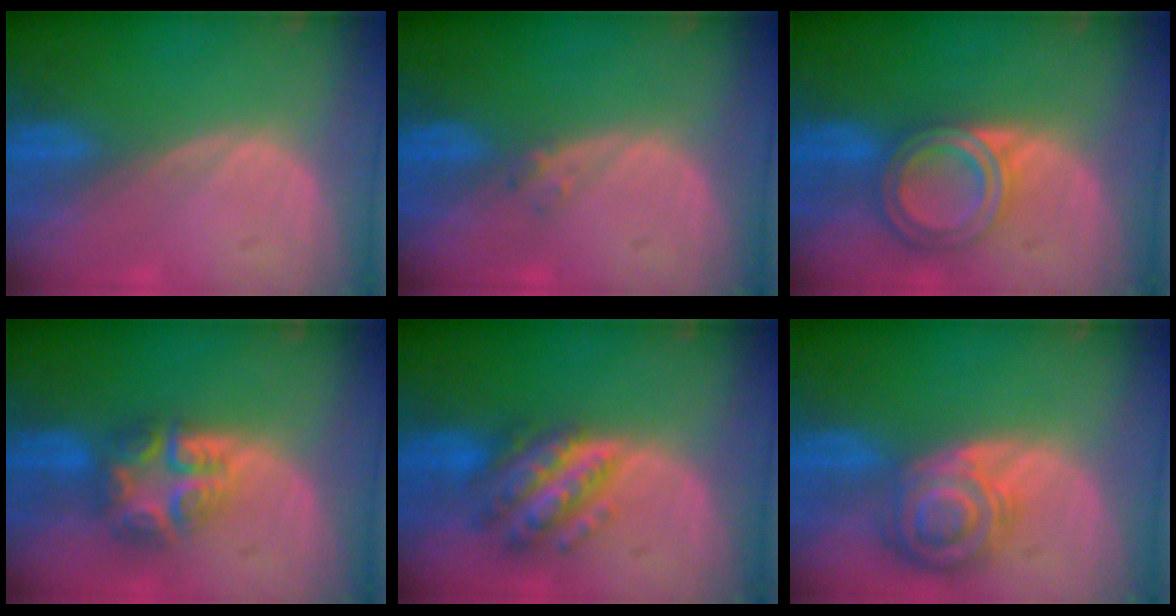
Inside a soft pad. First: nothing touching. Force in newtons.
{"total": 1.0, "press": 1.0, "slide": 0.2}
{"total": 6.8, "press": 6.0, "slide": 3.2}
{"total": 7.8, "press": 6.7, "slide": 3.9}
{"total": 7.5, "press": 7.5, "slide": 0.5}
{"total": 8.3, "press": 7.3, "slide": 4.0}